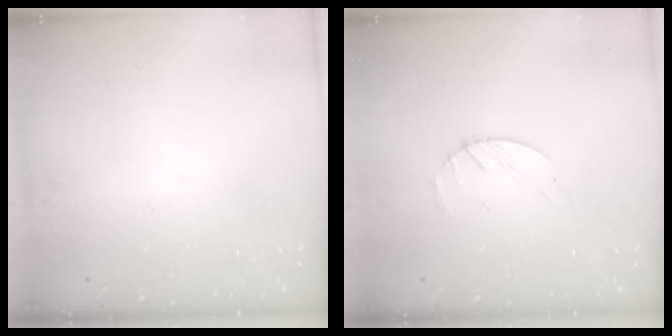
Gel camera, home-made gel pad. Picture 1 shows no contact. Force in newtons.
{"total": 2.2, "press": 2.2, "slide": 0.3}